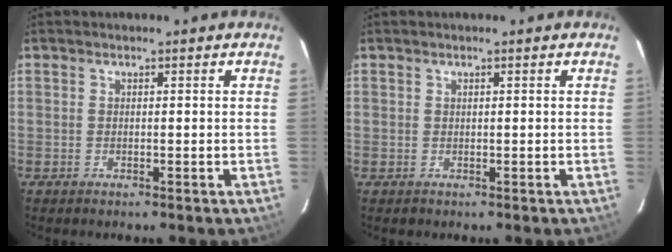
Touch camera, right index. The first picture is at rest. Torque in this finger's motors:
{"motor_torque": [-0.28, 0.04, -0.77, -0.14]}